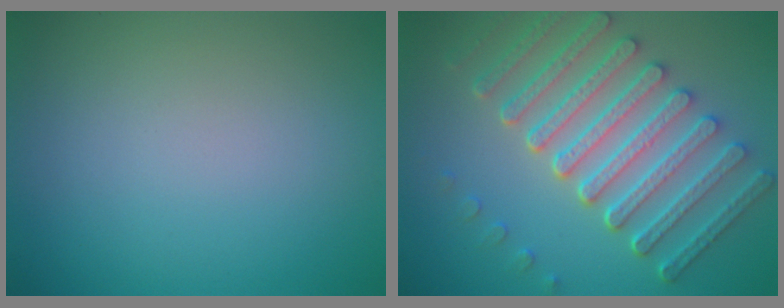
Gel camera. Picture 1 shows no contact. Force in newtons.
{"total": 7.8, "press": 6.0, "slide": 5.0}